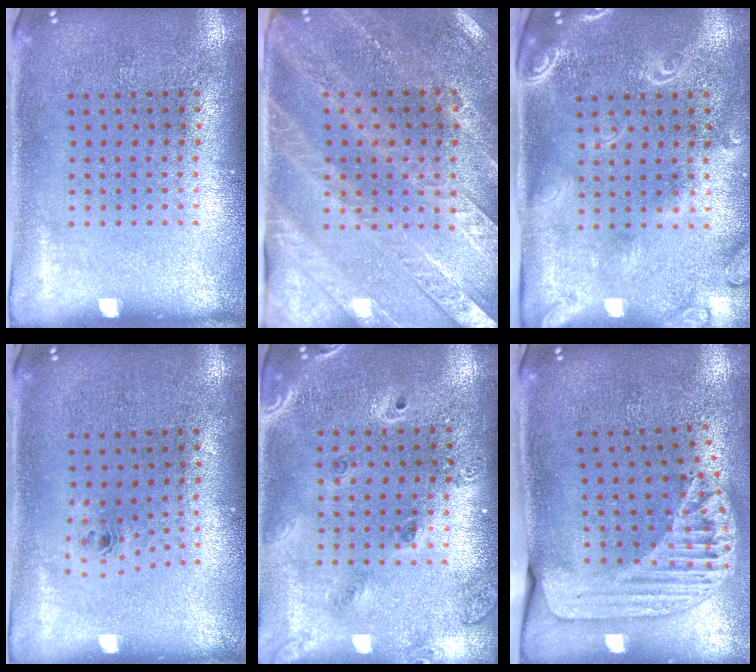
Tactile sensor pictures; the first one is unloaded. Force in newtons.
{"total": 2.8, "press": 2.6, "slide": 1.0}
{"total": 2.4, "press": 1.9, "slide": 1.4}
{"total": 0.6, "press": 0.2, "slide": 0.6}
{"total": 1.5, "press": 1.3, "slide": 0.7}
{"total": 1.8, "press": 1.6, "slide": 0.9}